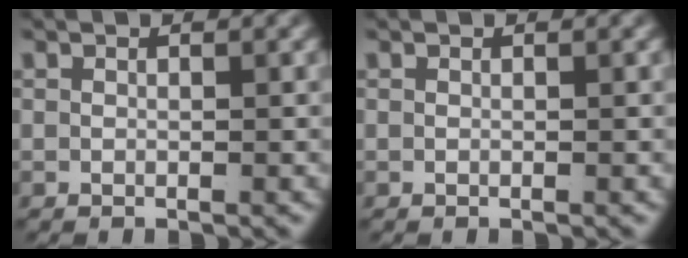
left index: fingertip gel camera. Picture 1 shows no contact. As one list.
[{"total": 0.0}]